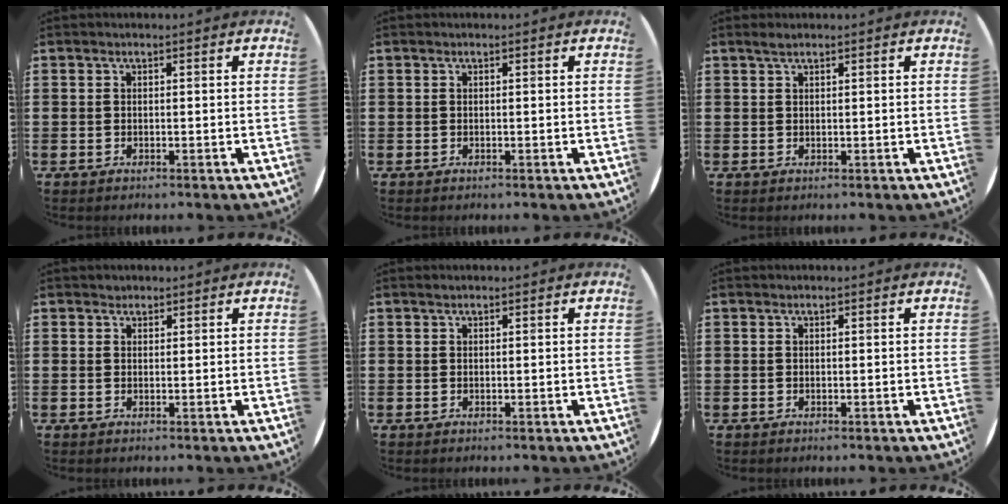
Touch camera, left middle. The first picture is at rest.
{"total": 0.0}
{"total": 0.9, "force": [0.8, 0.1, 0.5], "torque": [-0.011, 0.002, 0.014]}
{"total": 0.7, "force": [0.7, 0.3, 0.0], "torque": [0.000, 0.002, 0.013]}
{"total": 0.0}
{"total": 0.0}